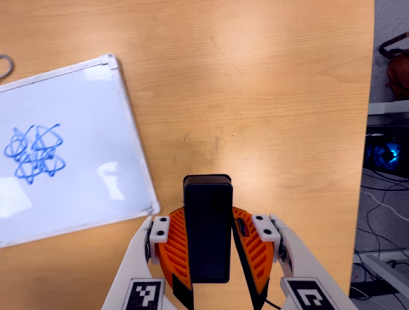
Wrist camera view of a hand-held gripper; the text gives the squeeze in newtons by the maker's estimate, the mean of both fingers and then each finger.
{"total": 6.1, "left": 5.1, "right": 7.1}